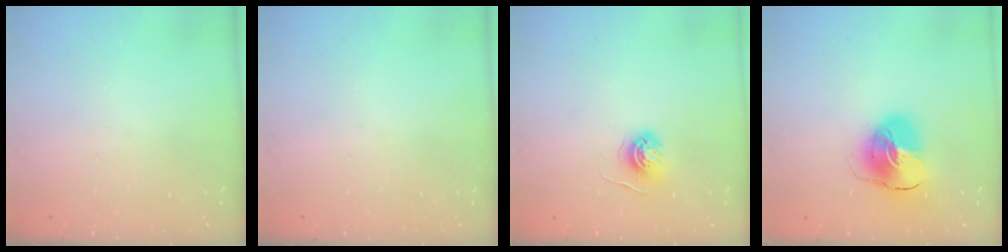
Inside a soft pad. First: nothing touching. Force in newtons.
{"total": 0.0}
{"total": 5.3, "press": 5.3, "slide": 0.5}
{"total": 11.2, "press": 11.0, "slide": 1.7}